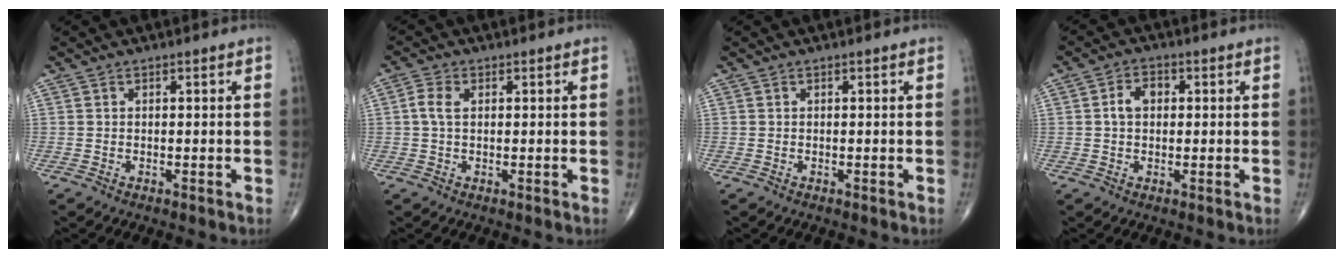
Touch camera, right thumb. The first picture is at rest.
{"total": 2.8, "force": [0.5, 1.7, 2.2], "torque": [-0.054, 0.009, 0.007]}
{"total": 0.0}
{"total": 4.0, "force": [0.4, 2.8, 2.8], "torque": [-0.045, 0.014, 0.004]}